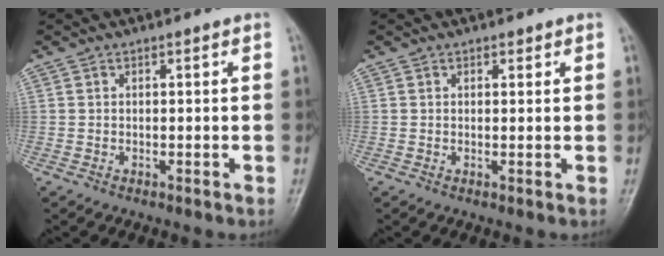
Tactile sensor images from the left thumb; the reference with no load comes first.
{"total": 1.0, "force": [0.7, 0.7, 0.3], "torque": [0.010, -0.002, 0.005]}